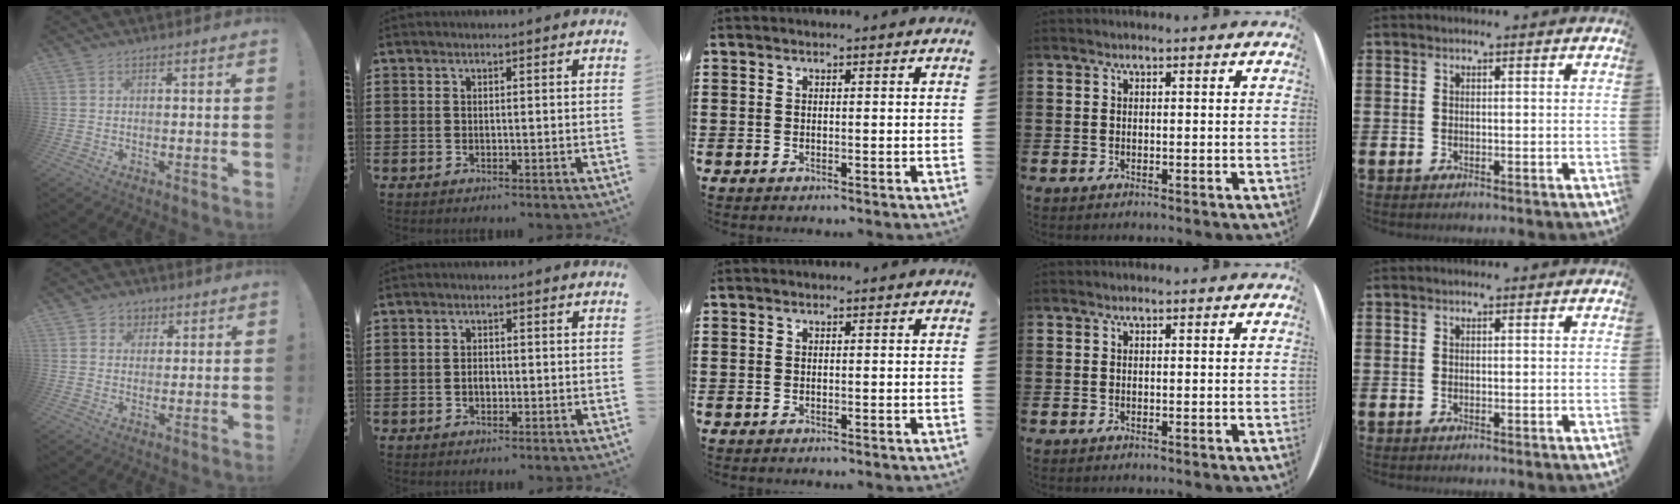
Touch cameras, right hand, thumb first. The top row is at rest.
{"thumb": {"total": 4.2, "force": [1.5, 3.9, 0.5], "torque": [0.010, -0.014, 0.024]}, "index": {"total": 1.6, "force": [-0.3, 1.0, 1.2], "torque": [-0.024, 0.005, -0.006]}}